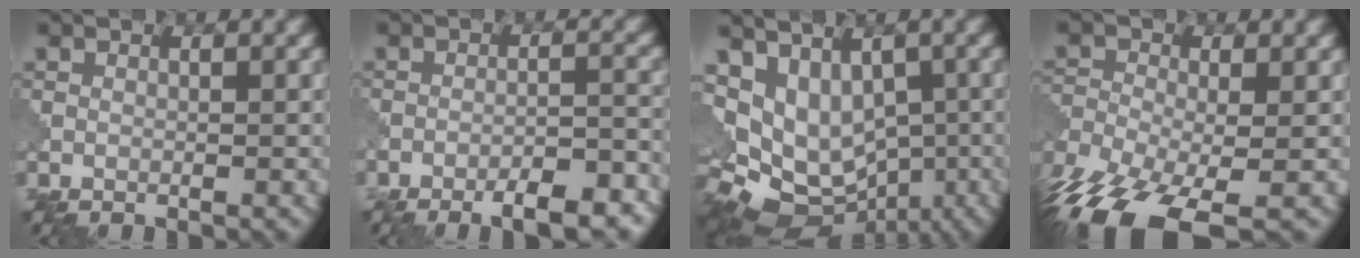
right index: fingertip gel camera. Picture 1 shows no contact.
{"total": 7.0, "force": [-5.9, 1.6, 3.4], "torque": [-0.045, 0.004, -0.070]}
{"total": 9.0, "force": [-1.5, 7.4, 5.0], "torque": [-0.094, 0.003, 0.022]}
{"total": 11.0, "force": [-8.0, 3.3, 6.7], "torque": [-0.148, -0.027, -0.138]}